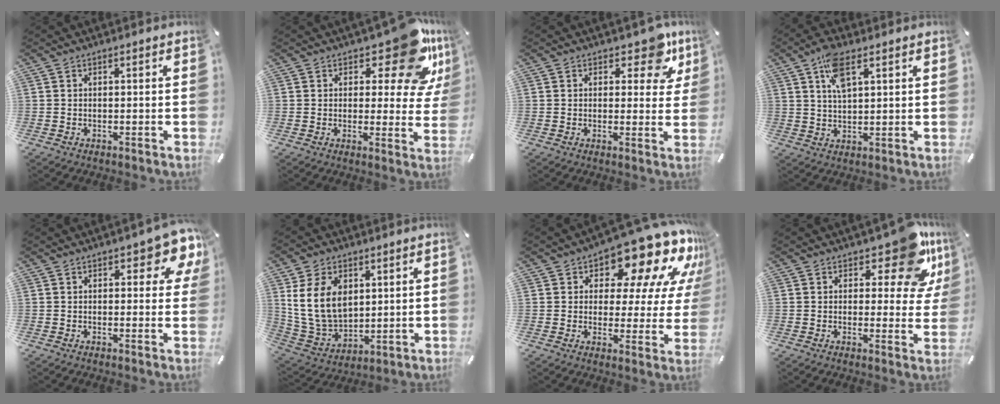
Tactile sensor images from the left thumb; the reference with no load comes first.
{"total": 17.0, "force": [9.8, 7.4, 11.8], "torque": [-0.133, -0.071, 0.161]}
{"total": 9.2, "force": [5.3, 5.2, 5.5], "torque": [-0.049, -0.032, 0.086]}
{"total": 7.3, "force": [3.7, 3.1, 5.5], "torque": [-0.110, 0.001, 0.066]}
{"total": 7.9, "force": [4.2, 3.5, 5.6], "torque": [-0.061, -0.021, 0.066]}
{"total": 13.4, "force": [4.4, 10.1, 7.6], "torque": [-0.164, -0.015, 0.082]}
{"total": 17.3, "force": [12.5, 7.2, 9.5], "torque": [-0.141, -0.095, 0.206]}
{"total": 14.0, "force": [8.2, 6.2, 9.5], "torque": [-0.110, -0.053, 0.137]}